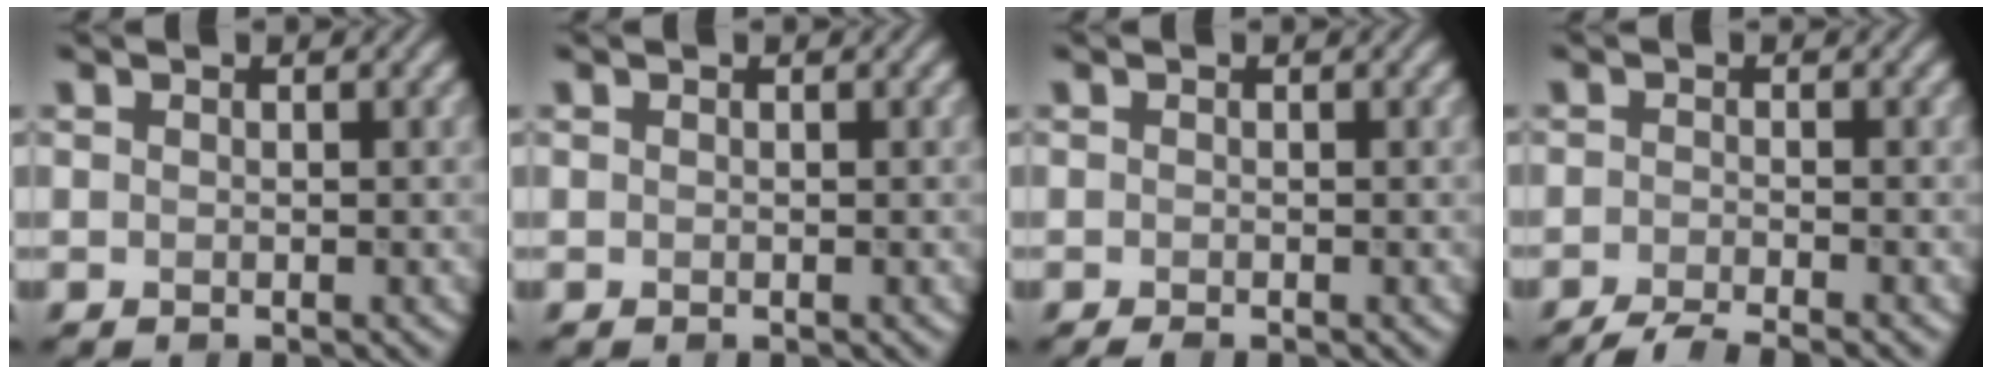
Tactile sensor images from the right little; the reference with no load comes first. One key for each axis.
{"total": 0.0}
{"total": 0.7, "fx": -0.5, "fy": 0.1, "fz": 0.5, "tx": -0.009, "ty": -0.002, "tz": -0.010}
{"total": 3.6, "fx": -2.9, "fy": 0.5, "fz": 2.1, "tx": -0.027, "ty": -0.005, "tz": -0.060}